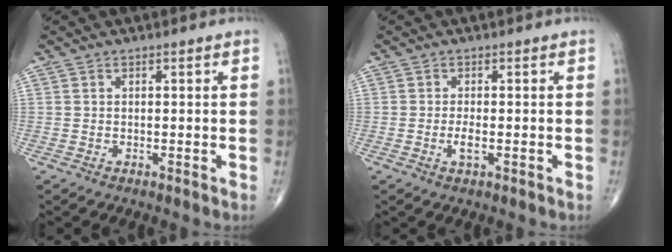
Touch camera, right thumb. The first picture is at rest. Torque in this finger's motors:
{"motor_torque": [1.55, 3.46, 0.23, 0.26, 0.10]}